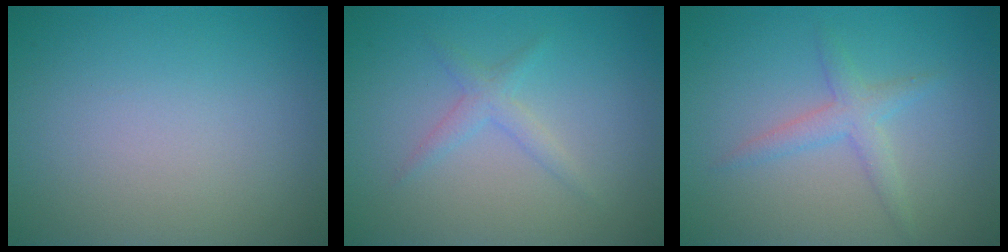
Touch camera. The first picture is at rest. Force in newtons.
{"total": 1.6, "press": 1.6, "slide": 0.1}
{"total": 2.2, "press": 2.2, "slide": 0.1}